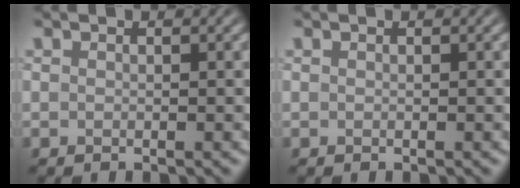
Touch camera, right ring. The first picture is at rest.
{"total": 0.0}